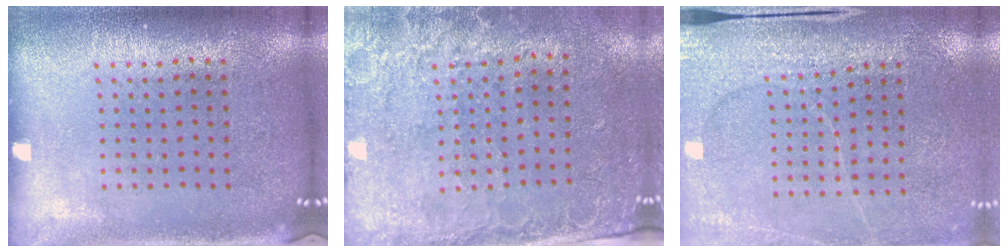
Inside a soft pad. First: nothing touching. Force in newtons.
{"total": 2.7, "press": 2.2, "slide": 1.5}
{"total": 3.0, "press": 3.0, "slide": 0.1}